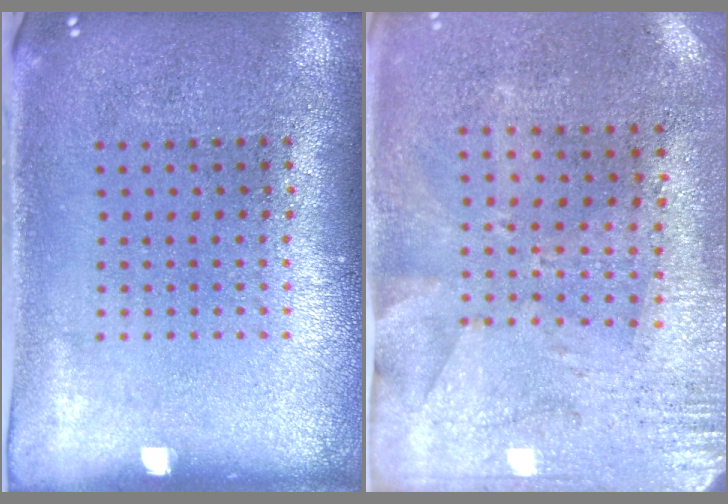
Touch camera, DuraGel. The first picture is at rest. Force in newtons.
{"total": 2.8, "press": 2.3, "slide": 1.7}